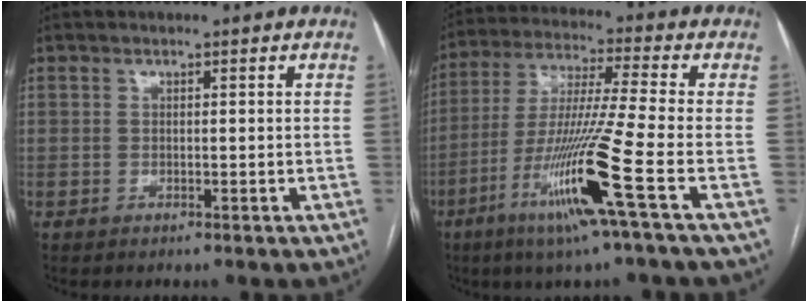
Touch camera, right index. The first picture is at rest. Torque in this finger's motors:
{"motor_torque": [2.14, 0.00, 1.05, 0.21]}